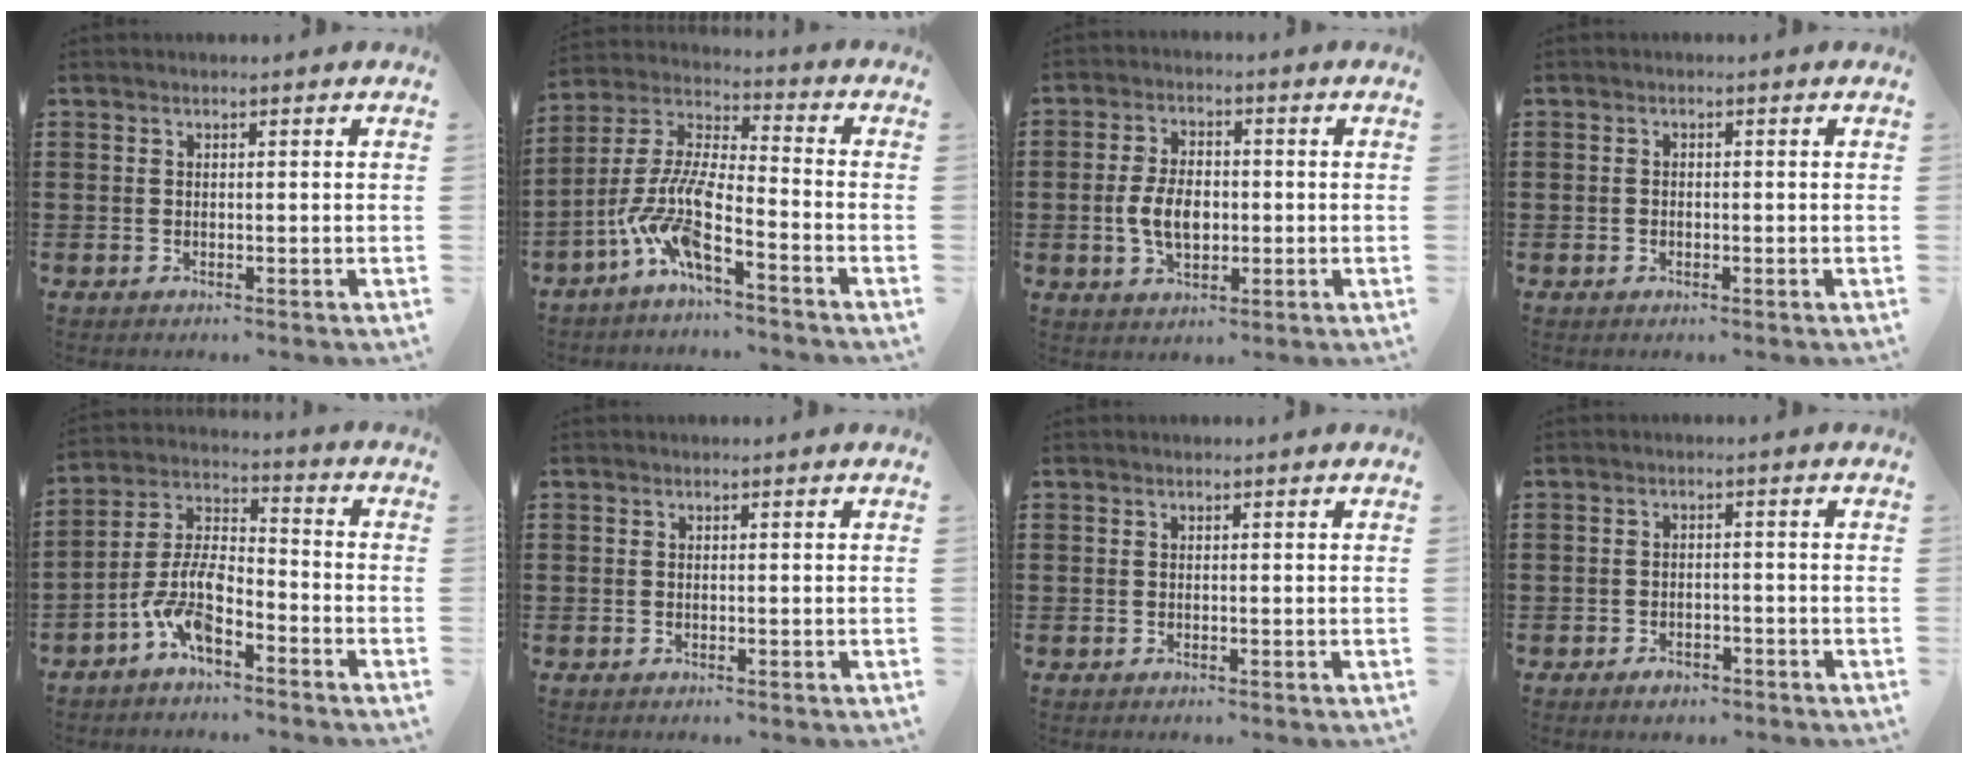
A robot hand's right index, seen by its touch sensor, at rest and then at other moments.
{"total": 9.9, "force": [-6.4, 1.4, 7.4], "torque": [-0.188, -0.029, -0.136]}
{"total": 6.2, "force": [-0.8, 3.7, 4.9], "torque": [-0.104, -0.003, -0.020]}
{"total": 0.6, "force": [-0.4, 0.4, 0.2], "torque": [-0.004, 0.001, -0.008]}
{"total": 8.1, "force": [-5.4, 2.9, 5.4], "torque": [-0.141, -0.013, -0.112]}
{"total": 0.0}
{"total": 0.0}
{"total": 2.0, "force": [-1.8, 0.8, 0.3], "torque": [-0.010, 0.002, -0.038]}